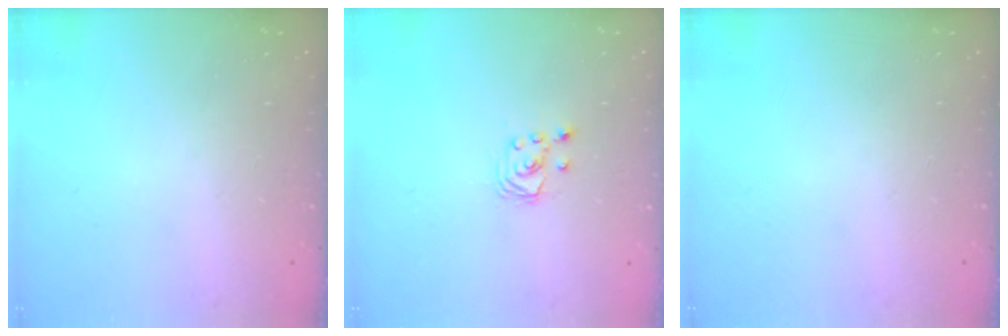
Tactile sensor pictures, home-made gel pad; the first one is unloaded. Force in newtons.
{"total": 2.9, "press": 2.8, "slide": 0.3}
{"total": 0.0}